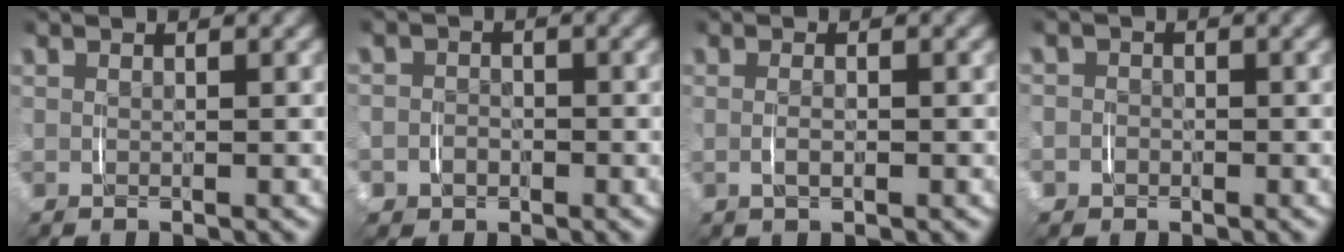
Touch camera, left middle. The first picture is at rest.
{"total": 4.4, "force": [-1.8, 3.9, 0.6], "torque": [-0.022, -0.015, -0.038]}
{"total": 1.2, "force": [-0.3, 0.5, 1.0], "torque": [-0.020, -0.004, -0.002]}
{"total": 3.4, "force": [-1.1, 3.3, 0.4], "torque": [-0.019, -0.005, -0.030]}